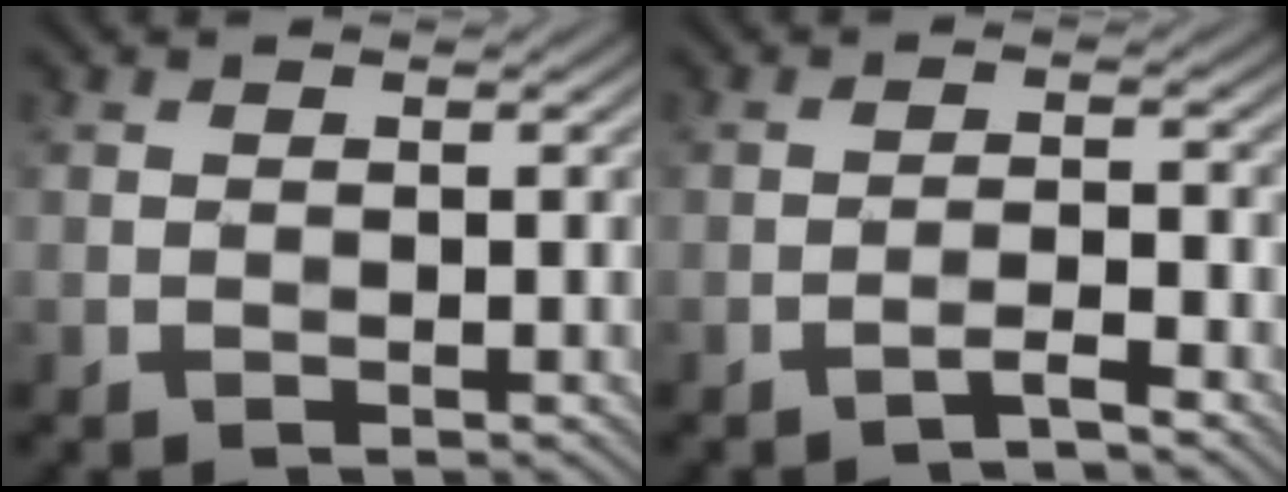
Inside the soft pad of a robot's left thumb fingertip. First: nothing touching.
{"total": 2.3, "force": [-1.7, 0.0, 1.6], "torque": [-0.028, 0.011, -0.038]}